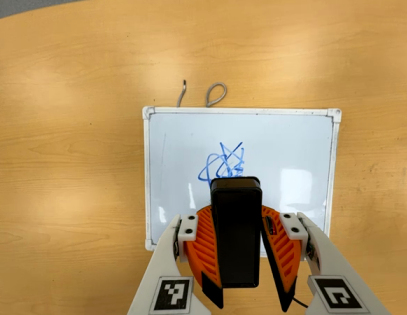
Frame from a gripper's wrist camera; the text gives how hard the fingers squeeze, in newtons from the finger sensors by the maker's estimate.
{"total": 9.7, "left": 9.2, "right": 10.3}